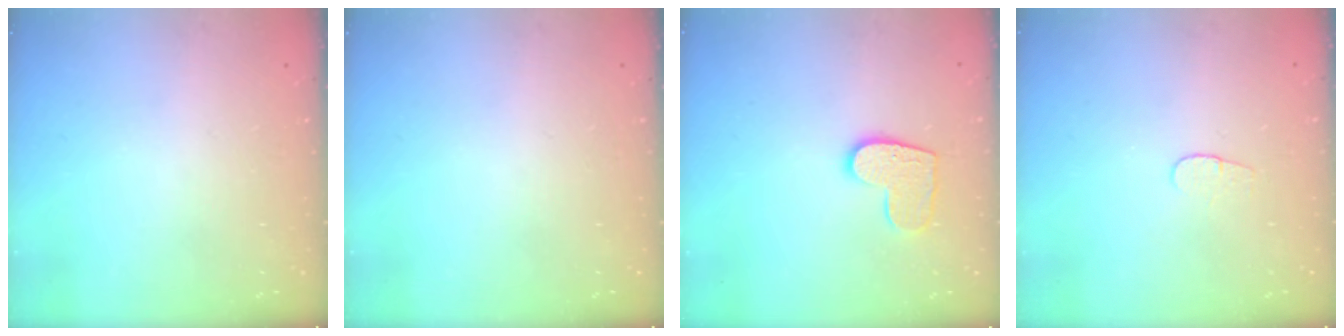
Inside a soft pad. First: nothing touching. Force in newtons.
{"total": 0.0}
{"total": 9.8, "press": 9.8, "slide": 0.3}
{"total": 3.6, "press": 3.6, "slide": 0.4}